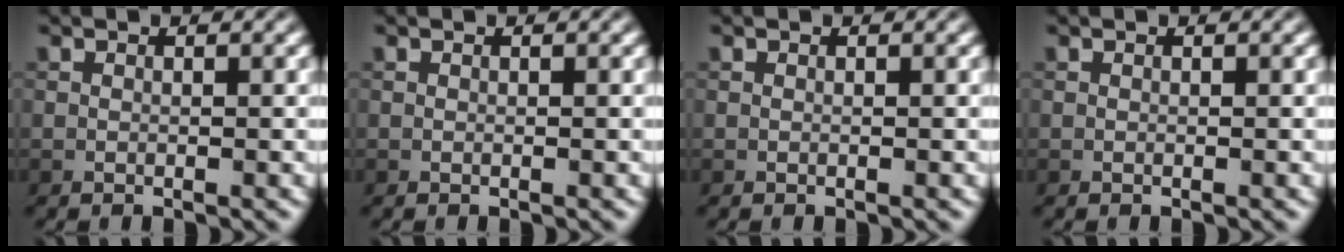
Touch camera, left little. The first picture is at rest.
{"total": 0.0}
{"total": 0.0}
{"total": 0.0}